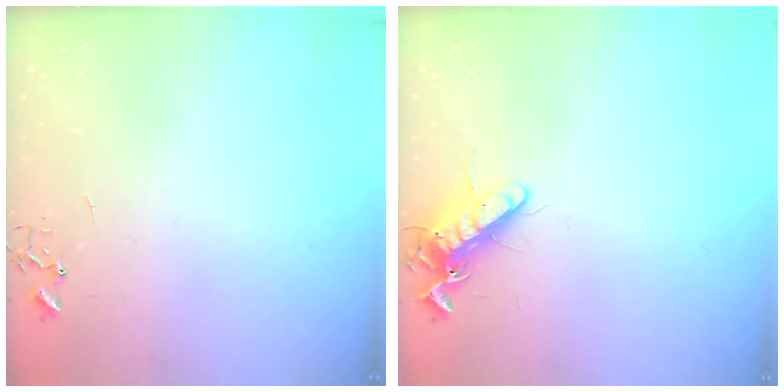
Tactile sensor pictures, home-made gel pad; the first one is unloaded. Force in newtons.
{"total": 11.7, "press": 11.6, "slide": 1.7}